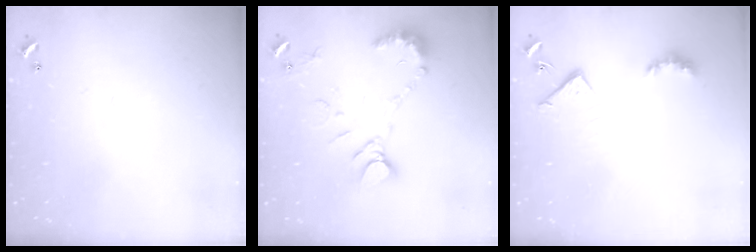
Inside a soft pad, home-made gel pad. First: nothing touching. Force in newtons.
{"total": 11.1, "press": 11.0, "slide": 1.3}
{"total": 4.9, "press": 4.9, "slide": 0.7}